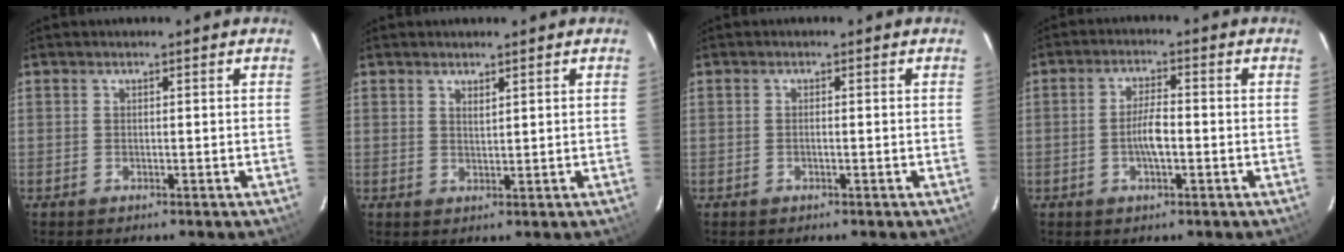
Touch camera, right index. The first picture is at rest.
{"total": 1.6, "force": [1.2, 0.5, 1.1], "torque": [-0.015, 0.003, 0.022]}
{"total": 0.8, "force": [-0.2, 0.2, 0.8], "torque": [-0.014, 0.004, -0.003]}
{"total": 5.1, "force": [-1.2, 1.7, 4.7], "torque": [-0.089, 0.005, -0.020]}